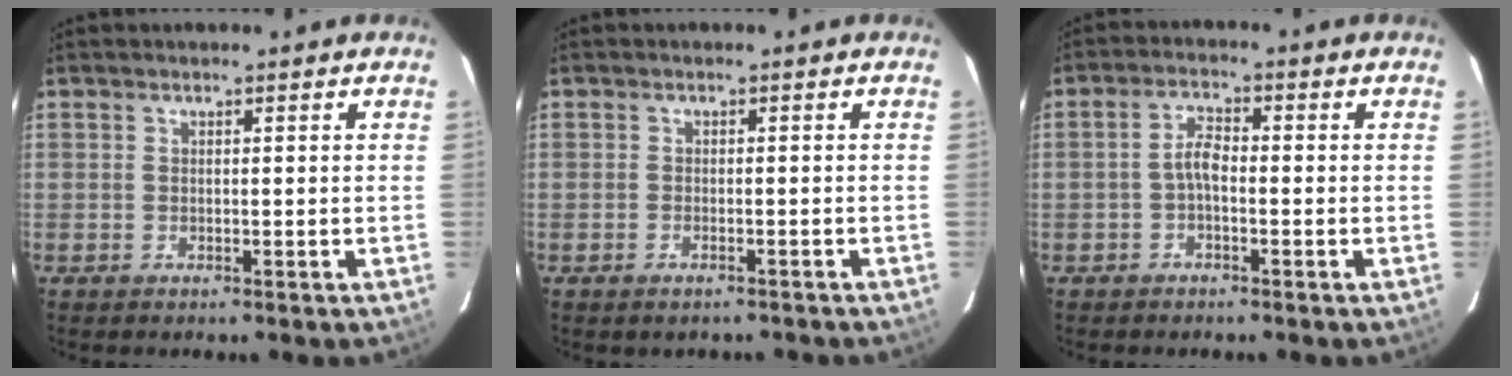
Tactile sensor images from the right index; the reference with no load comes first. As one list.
[{"total": 2.4, "force": [-1.8, 1.0, 1.1], "torque": [-0.023, -0.003, -0.026]}, {"total": 3.0, "force": [-1.1, 1.2, 2.5], "torque": [-0.053, 0.012, -0.023]}]